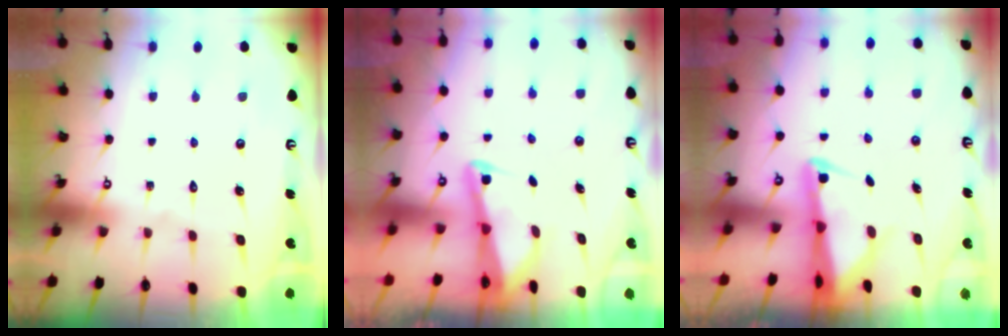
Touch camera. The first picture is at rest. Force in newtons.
{"total": 2.2, "press": 2.2, "slide": 0.3}
{"total": 2.9, "press": 2.9, "slide": 0.4}